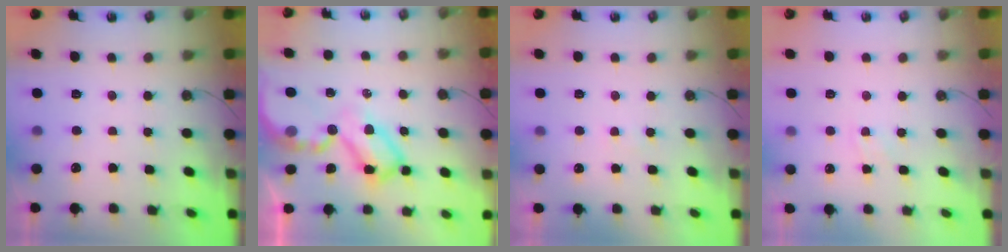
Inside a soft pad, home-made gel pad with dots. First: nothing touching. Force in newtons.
{"total": 12.6, "press": 12.6, "slide": 1.2}
{"total": 0.9, "press": 0.9, "slide": 0.1}
{"total": 4.9, "press": 4.8, "slide": 0.7}